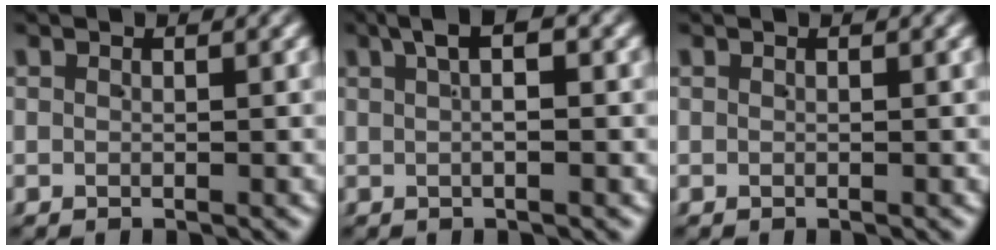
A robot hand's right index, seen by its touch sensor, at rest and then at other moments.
{"total": 4.1, "force": [1.8, 1.1, 3.5], "torque": [-0.038, 0.020, 0.019]}
{"total": 0.0}